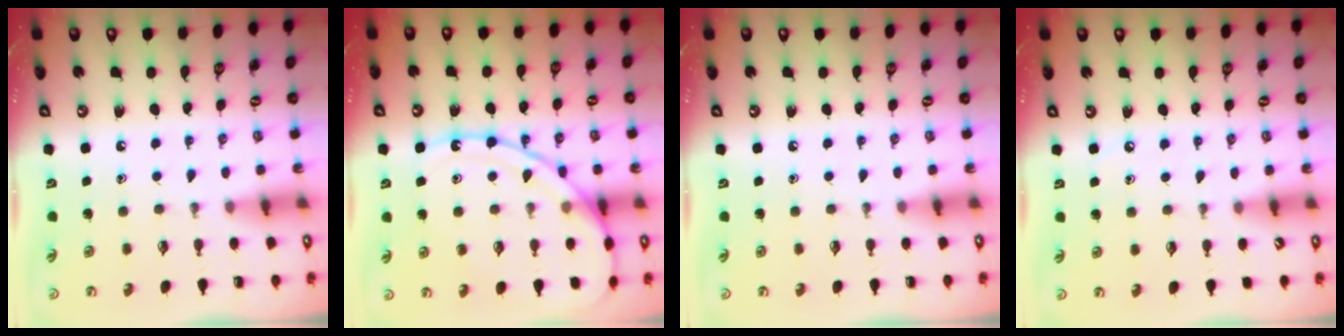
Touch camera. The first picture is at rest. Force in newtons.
{"total": 13.7, "press": 13.6, "slide": 1.2}
{"total": 0.0}
{"total": 3.0, "press": 3.0, "slide": 0.4}